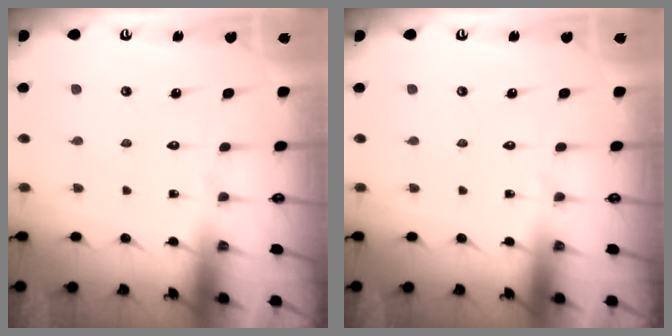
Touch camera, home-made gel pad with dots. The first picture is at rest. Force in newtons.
{"total": 0.0}